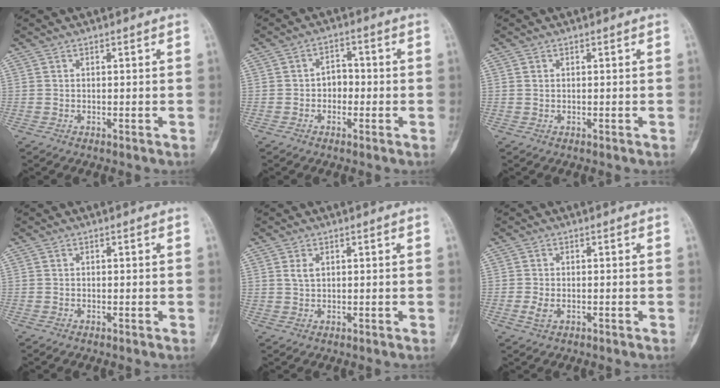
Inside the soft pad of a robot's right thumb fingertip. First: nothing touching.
{"total": 3.8, "force": [-0.6, 3.0, 2.3], "torque": [-0.010, 0.019, -0.019]}
{"total": 0.5, "force": [0.2, 0.4, 0.2], "torque": [0.000, 0.002, 0.005]}
{"total": 0.0}
{"total": 1.9, "force": [0.8, 1.1, 1.2], "torque": [-0.020, 0.004, 0.020]}
{"total": 2.3, "force": [-0.6, 1.4, 1.7], "torque": [-0.038, 0.001, -0.012]}